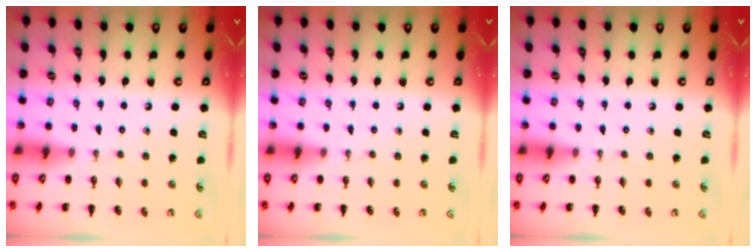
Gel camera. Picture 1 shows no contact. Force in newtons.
{"total": 0.0}
{"total": 0.0}